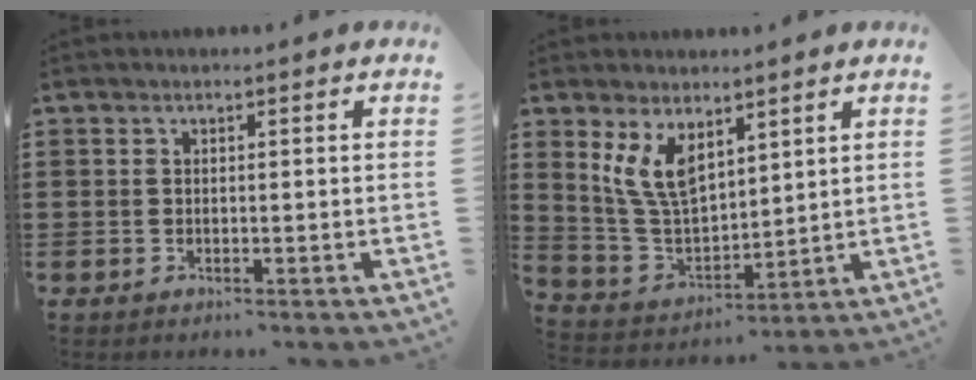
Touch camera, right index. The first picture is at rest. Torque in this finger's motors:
{"motor_torque": [1.38, 0.76, 0.60, 0.21]}